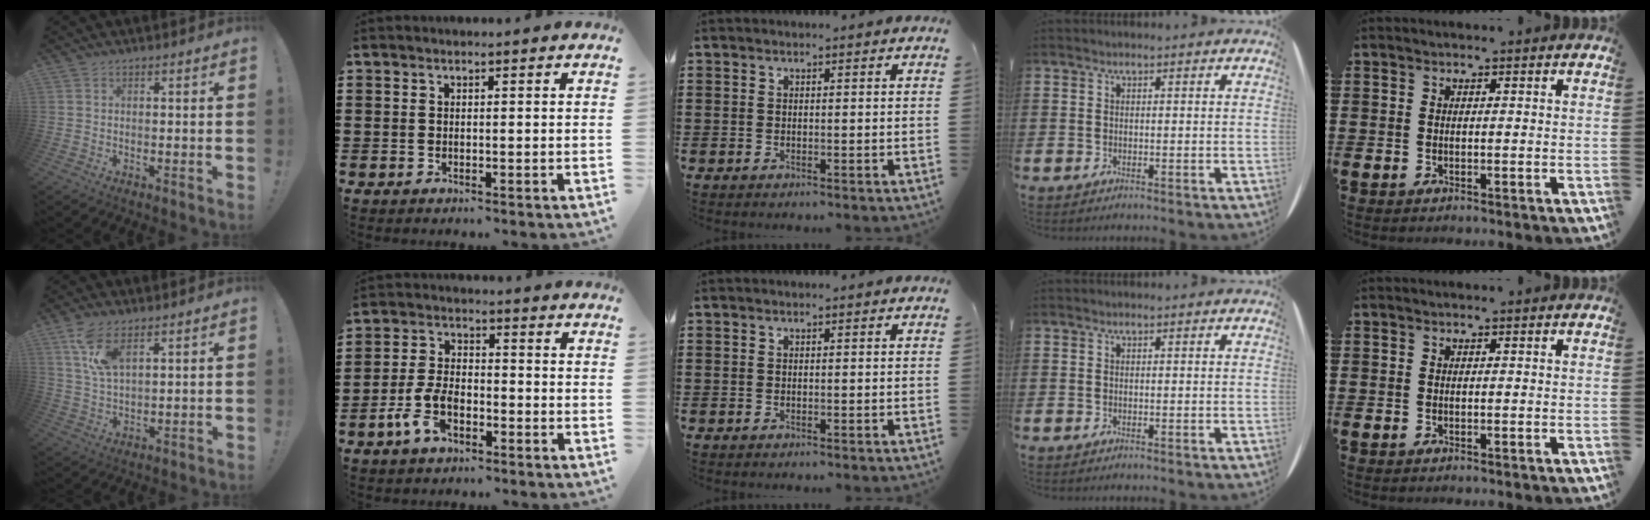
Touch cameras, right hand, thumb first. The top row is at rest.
{"thumb": {"total": 8.6, "force": [5.0, 3.5, 6.1], "torque": [-0.116, -0.013, 0.094]}, "index": {"total": 6.3, "force": [-3.2, 3.2, 4.4], "torque": [-0.110, 0.001, -0.066]}}